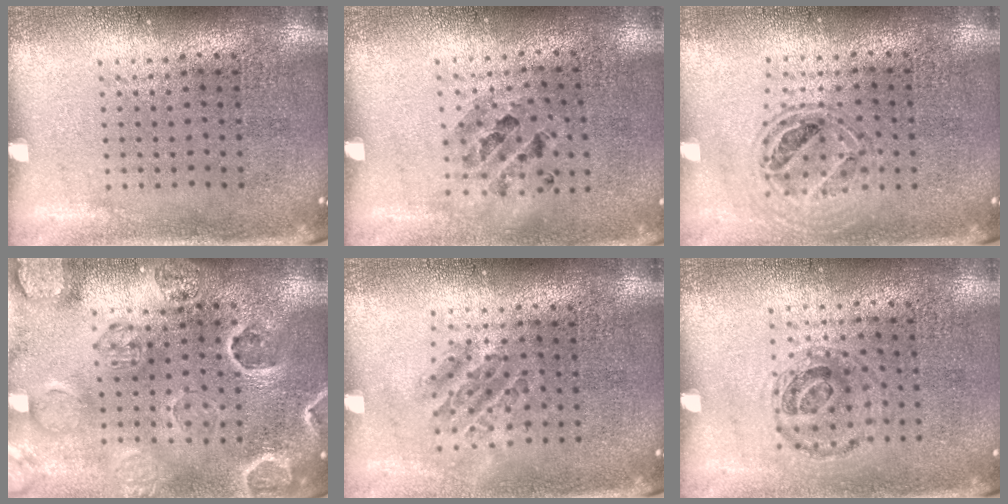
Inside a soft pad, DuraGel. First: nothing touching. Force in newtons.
{"total": 0.8, "press": 0.8, "slide": 0.1}
{"total": 0.8, "press": 0.8, "slide": 0.1}
{"total": 2.7, "press": 2.6, "slide": 0.8}
{"total": 1.2, "press": 1.1, "slide": 0.4}
{"total": 0.9, "press": 0.8, "slide": 0.4}